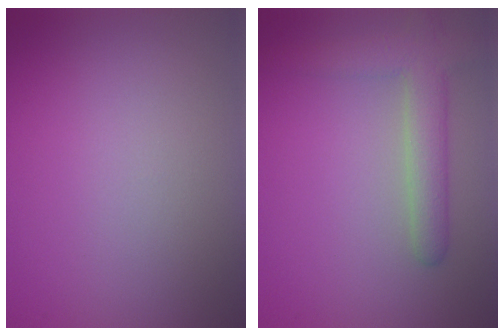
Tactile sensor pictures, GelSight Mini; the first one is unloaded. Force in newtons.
{"total": 4.1, "press": 4.1, "slide": 0.3}